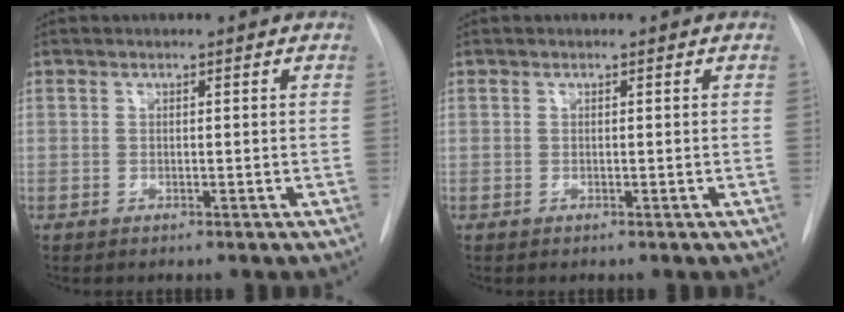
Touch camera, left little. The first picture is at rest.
{"total": 0.0}